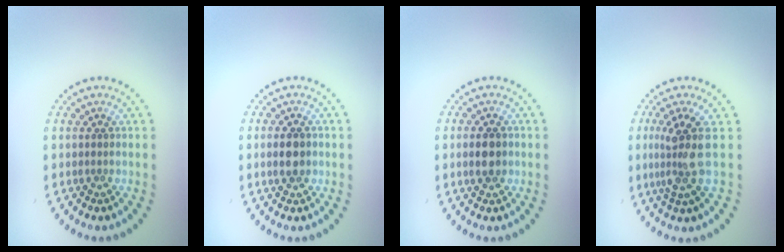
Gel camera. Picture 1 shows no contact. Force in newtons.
{"total": 2.6, "press": 2.6, "slide": 0.1}
{"total": 2.6, "press": 2.6, "slide": 0.1}
{"total": 3.5, "press": 2.7, "slide": 2.2}